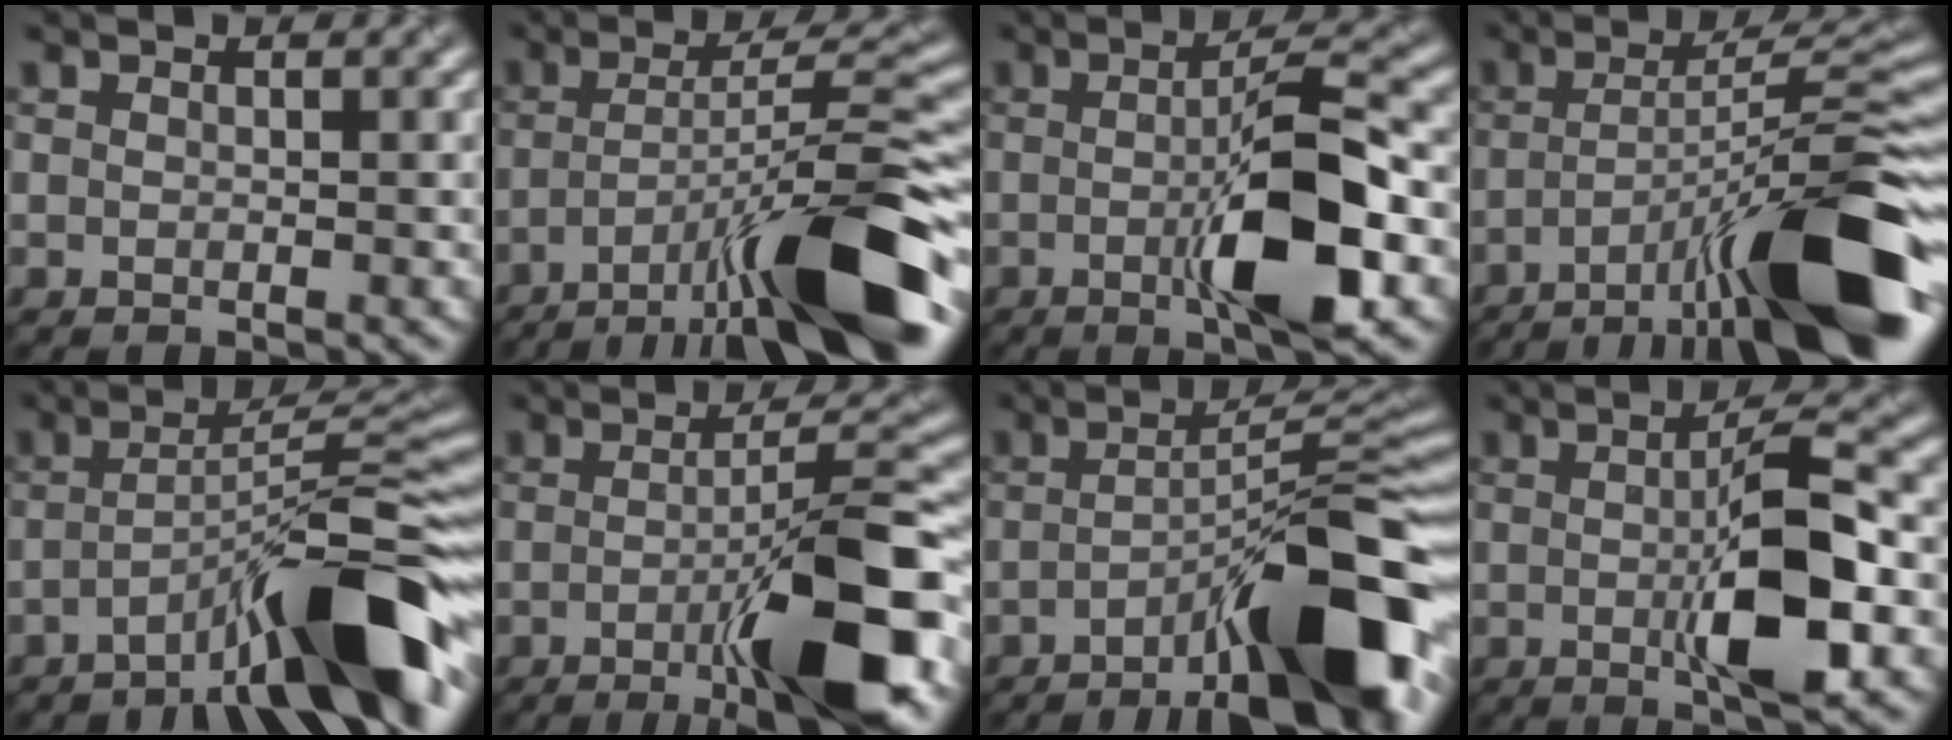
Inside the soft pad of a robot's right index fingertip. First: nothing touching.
{"total": 11.9, "force": [-6.8, 1.9, 9.5], "torque": [-0.157, 0.018, -0.096]}
{"total": 7.7, "force": [-1.6, 1.4, 7.4], "torque": [-0.121, 0.009, -0.016]}
{"total": 13.6, "force": [-7.2, 2.5, 11.2], "torque": [-0.183, 0.015, -0.099]}
{"total": 10.9, "force": [-6.2, 1.2, 8.8], "torque": [-0.126, 0.032, -0.090]}
{"total": 10.0, "force": [-3.7, 1.4, 9.2], "torque": [-0.133, 0.014, -0.054]}
{"total": 13.1, "force": [-6.7, 2.6, 11.0], "torque": [-0.162, 0.020, -0.091]}
{"total": 7.0, "force": [-1.0, 1.3, 6.8], "torque": [-0.113, 0.006, -0.004]}